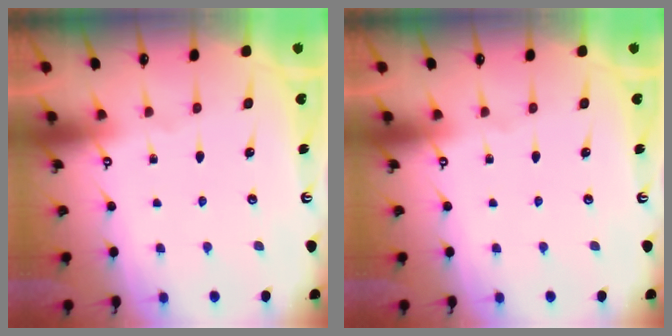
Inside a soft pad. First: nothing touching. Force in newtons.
{"total": 0.0}